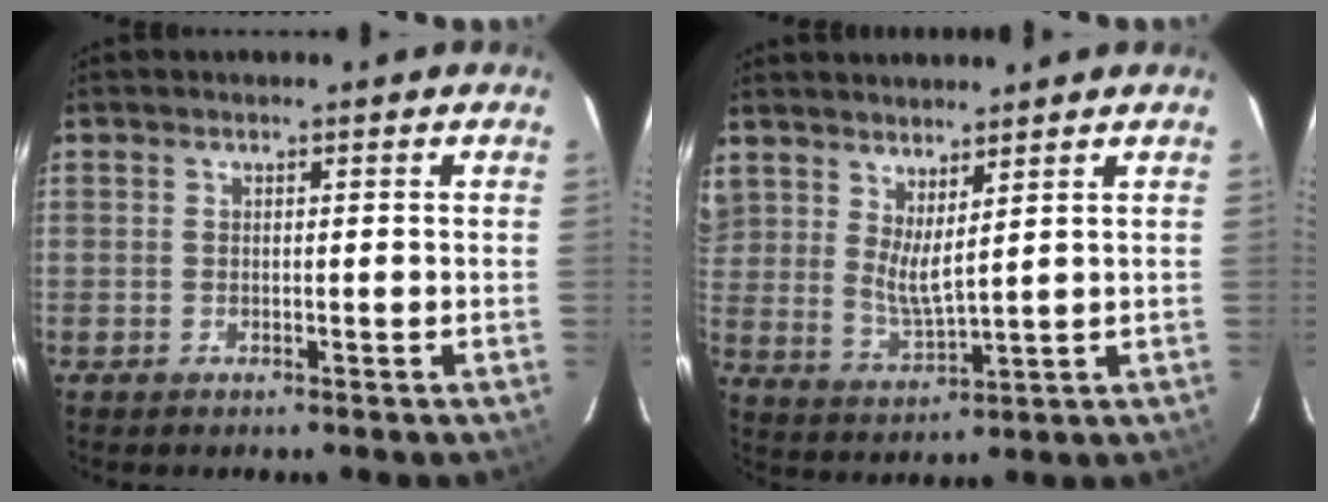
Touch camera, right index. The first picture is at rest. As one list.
[{"total": 6.5, "force": [4.7, 1.3, 4.2], "torque": [-0.078, -0.005, 0.086]}]